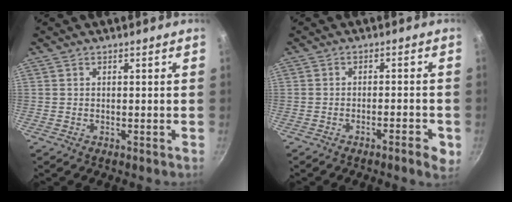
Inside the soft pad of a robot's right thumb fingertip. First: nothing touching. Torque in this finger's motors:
{"motor_torque": [-0.19, -0.15, -0.06, -0.12, -0.02]}